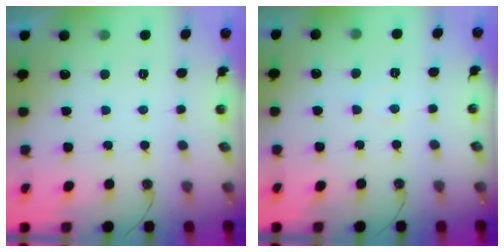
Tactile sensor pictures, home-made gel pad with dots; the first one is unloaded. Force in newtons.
{"total": 4.7, "press": 4.6, "slide": 0.8}